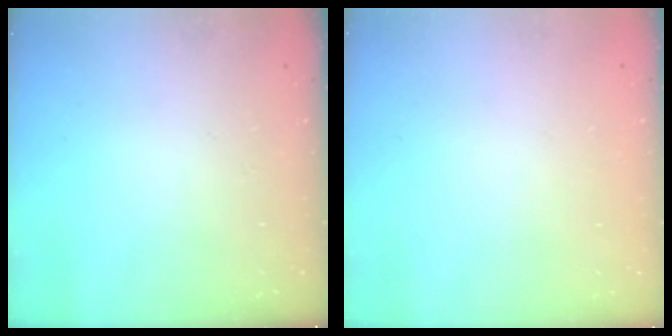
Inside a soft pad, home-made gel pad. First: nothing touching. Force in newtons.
{"total": 2.2, "press": 2.2, "slide": 0.1}